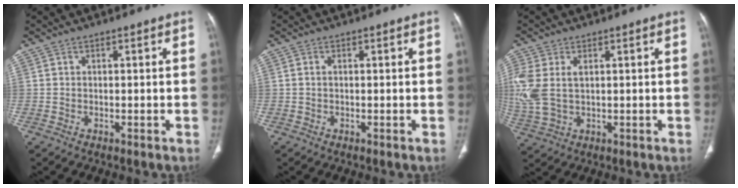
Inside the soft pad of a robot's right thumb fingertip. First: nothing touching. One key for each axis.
{"total": 0.7, "fx": 0.1, "fy": 0.5, "fz": 0.5, "tx": -0.012, "ty": 0.001, "tz": 0.001}
{"total": 9.8, "fx": 1.6, "fy": 6.2, "fz": 7.5, "tx": -0.198, "ty": 0.006, "tz": 0.042}